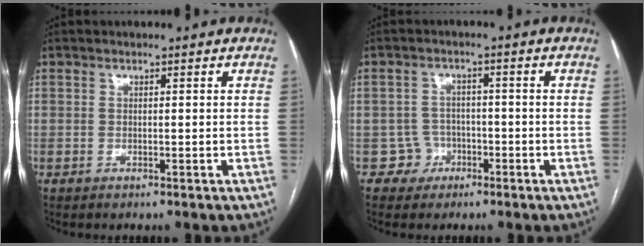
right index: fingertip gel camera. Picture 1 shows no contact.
{"total": 3.6, "force": [-1.6, 3.2, -0.5], "torque": [0.020, 0.018, -0.025]}